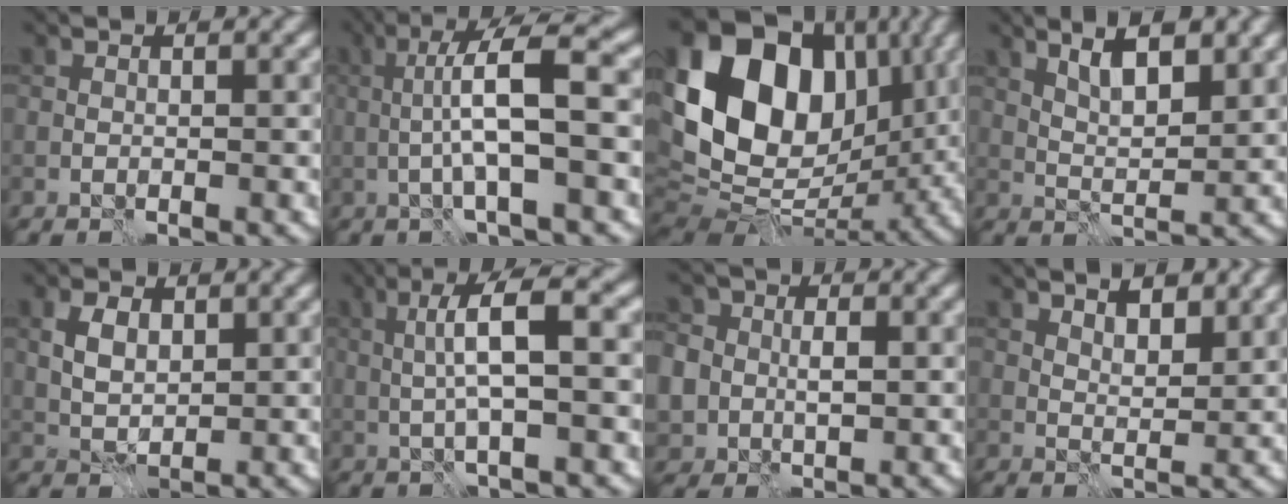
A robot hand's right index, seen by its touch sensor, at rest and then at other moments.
{"total": 7.3, "force": [-0.2, 1.3, 7.2], "torque": [-0.122, 0.022, -0.006]}
{"total": 17.9, "force": [4.1, 13.0, 11.7], "torque": [-0.214, 0.030, 0.074]}
{"total": 4.6, "force": [2.7, 1.4, 3.4], "torque": [-0.061, 0.002, 0.049]}
{"total": 2.7, "force": [1.1, 1.7, 1.8], "torque": [-0.039, 0.003, 0.021]}
{"total": 5.5, "force": [0.8, 0.9, 5.3], "torque": [-0.102, 0.016, 0.011]}
{"total": 7.1, "force": [0.1, 6.3, 3.2], "torque": [-0.064, 0.012, -0.019]}
{"total": 3.3, "force": [2.5, 1.2, 1.8], "torque": [-0.017, -0.001, 0.040]}